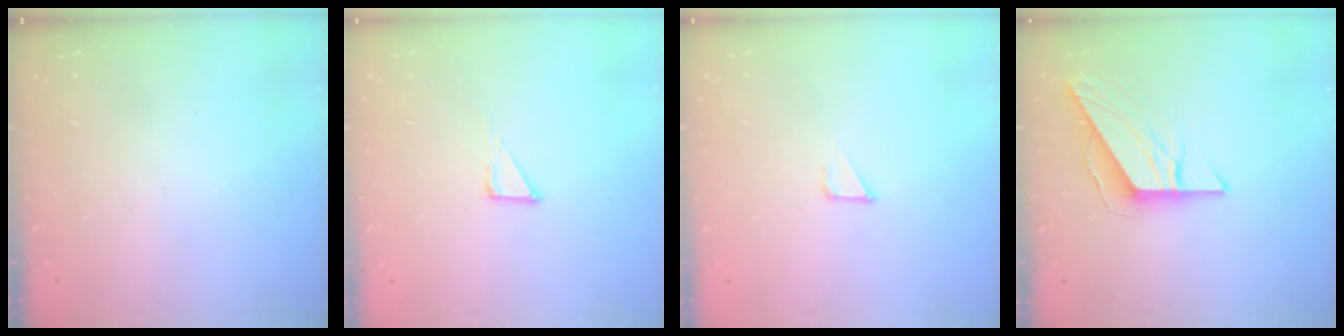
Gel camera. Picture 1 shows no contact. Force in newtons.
{"total": 5.1, "press": 5.0, "slide": 0.4}
{"total": 2.9, "press": 2.9, "slide": 0.3}
{"total": 8.3, "press": 8.3, "slide": 0.7}